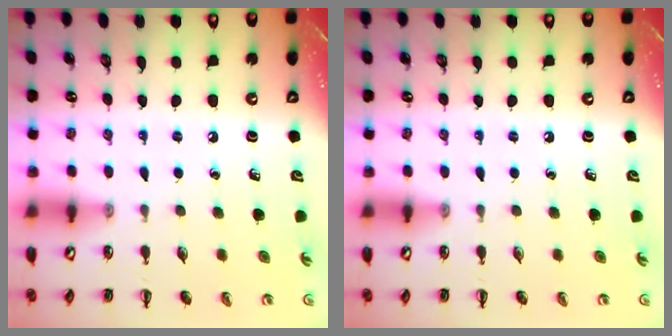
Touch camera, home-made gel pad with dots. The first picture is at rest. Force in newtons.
{"total": 0.0}